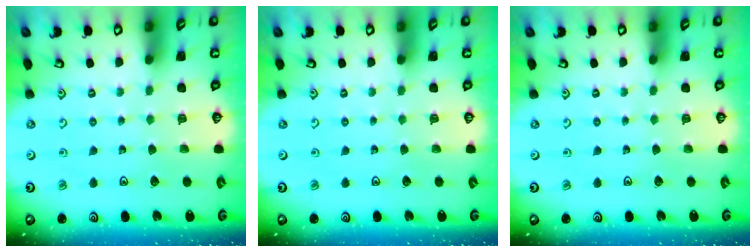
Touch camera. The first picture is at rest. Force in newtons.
{"total": 0.0}
{"total": 0.0}